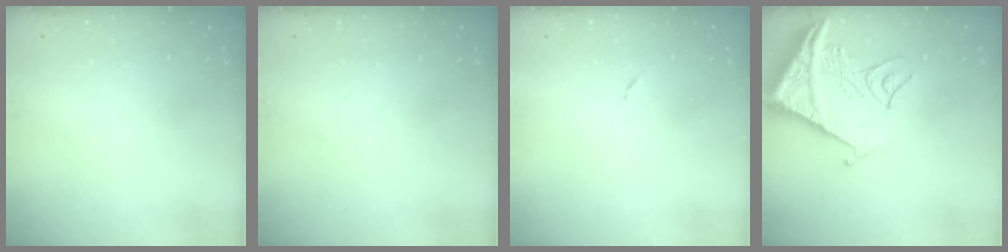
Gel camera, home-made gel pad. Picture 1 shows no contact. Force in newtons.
{"total": 0.0}
{"total": 4.6, "press": 4.6, "slide": 0.6}
{"total": 15.9, "press": 15.8, "slide": 1.8}